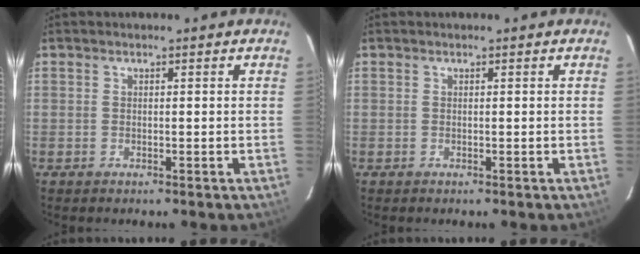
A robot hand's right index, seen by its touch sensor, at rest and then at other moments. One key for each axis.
{"total": 0.0}